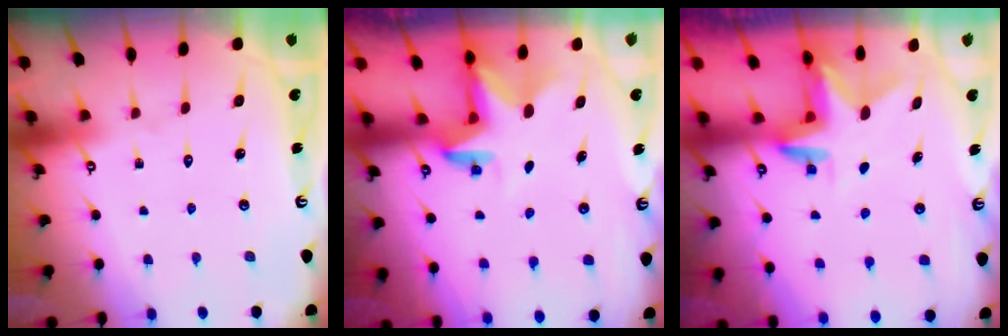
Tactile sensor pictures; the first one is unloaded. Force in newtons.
{"total": 2.8, "press": 2.8, "slide": 0.2}
{"total": 3.0, "press": 3.0, "slide": 0.3}